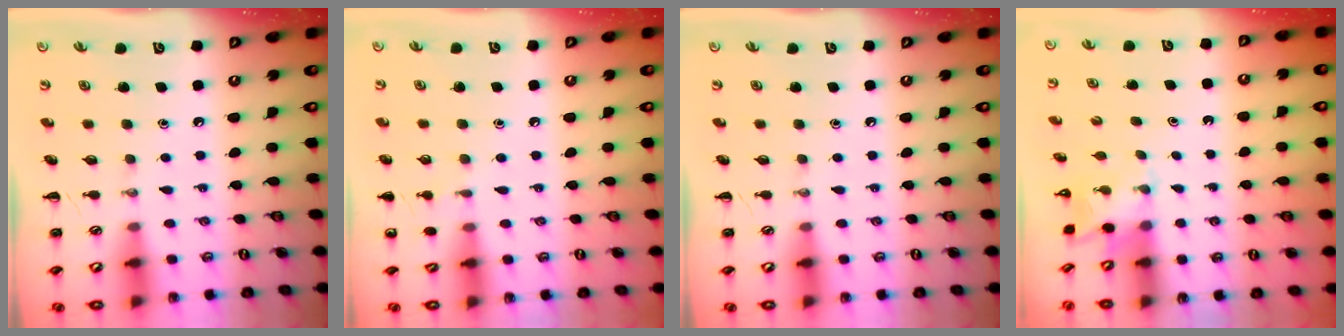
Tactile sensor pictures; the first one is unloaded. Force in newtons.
{"total": 5.5, "press": 5.2, "slide": 1.8}
{"total": 0.0}
{"total": 2.2, "press": 2.1, "slide": 0.7}